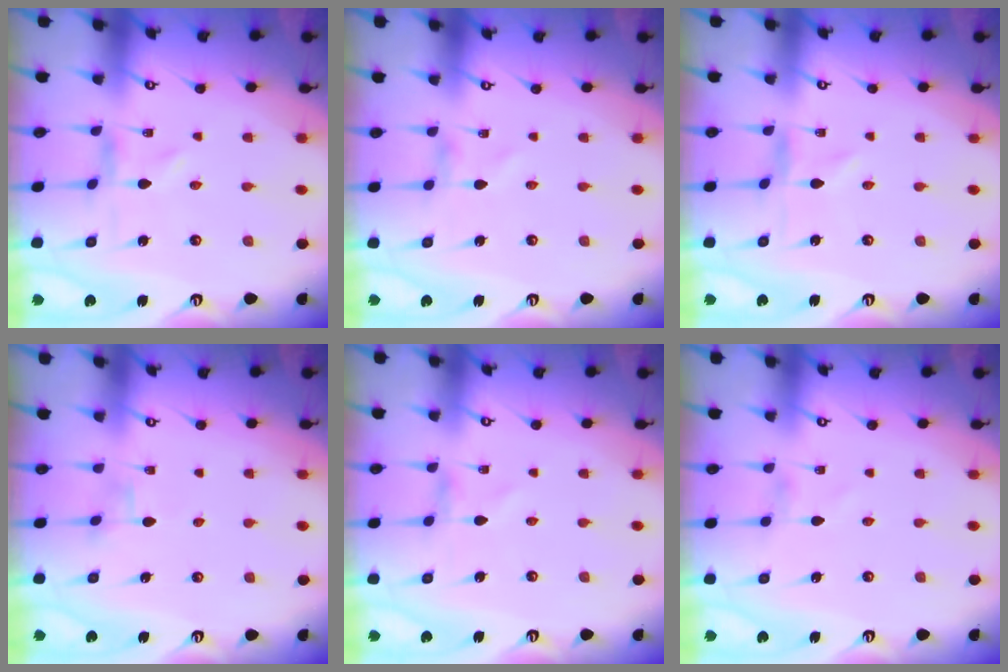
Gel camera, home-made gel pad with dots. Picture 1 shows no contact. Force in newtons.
{"total": 1.0, "press": 1.0, "slide": 0.0}
{"total": 0.7, "press": 0.7, "slide": 0.2}
{"total": 1.9, "press": 1.9, "slide": 0.2}
{"total": 0.0}
{"total": 0.6, "press": 0.6, "slide": 0.2}